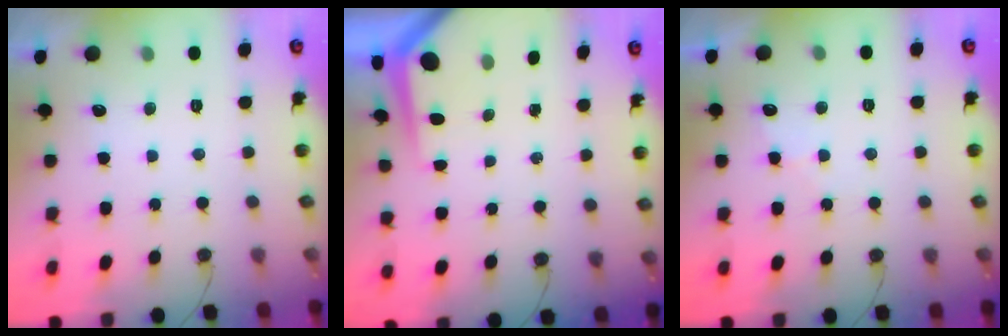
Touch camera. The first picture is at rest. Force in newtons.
{"total": 4.3, "press": 4.3, "slide": 0.4}
{"total": 5.2, "press": 5.1, "slide": 0.8}